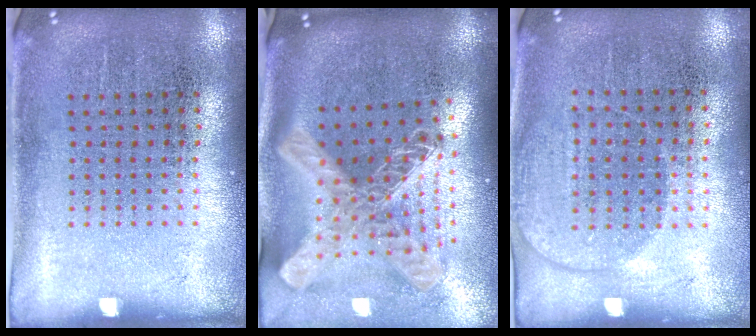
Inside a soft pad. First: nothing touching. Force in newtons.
{"total": 3.0, "press": 2.1, "slide": 2.1}
{"total": 1.4, "press": 1.2, "slide": 0.7}